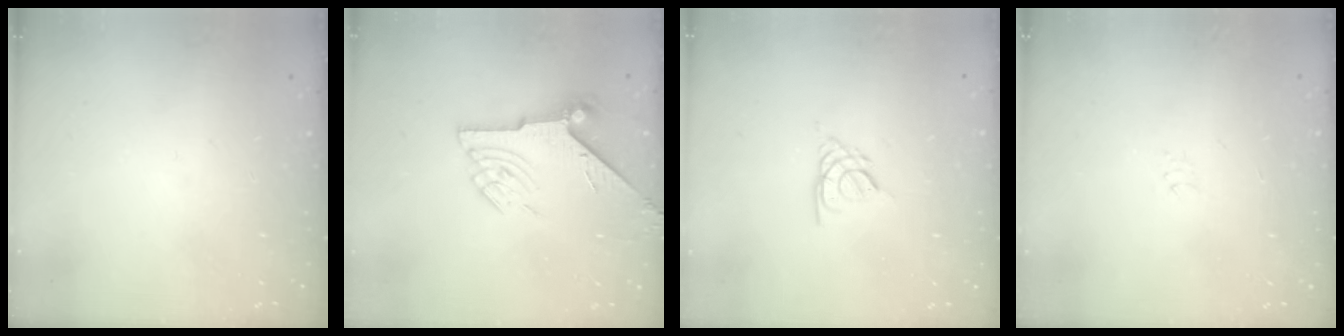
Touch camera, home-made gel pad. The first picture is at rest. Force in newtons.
{"total": 7.0, "press": 7.0, "slide": 0.7}
{"total": 2.6, "press": 2.6, "slide": 0.6}
{"total": 3.0, "press": 3.0, "slide": 0.1}